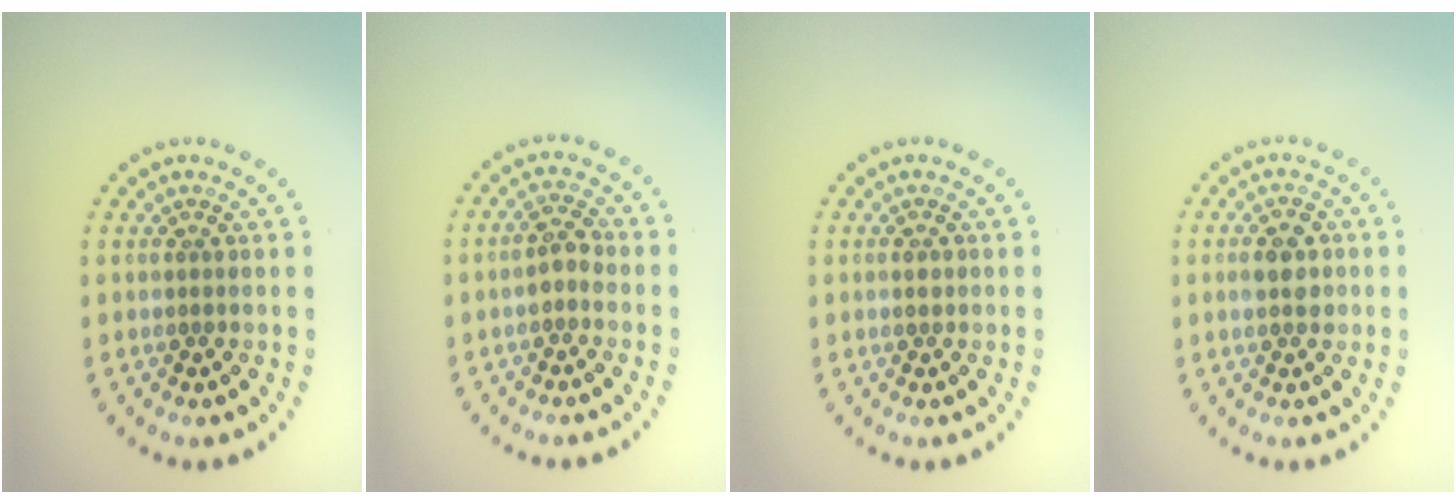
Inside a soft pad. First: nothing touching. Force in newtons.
{"total": 1.9, "press": 1.7, "slide": 0.7}
{"total": 1.0, "press": 1.0, "slide": 0.1}
{"total": 2.7, "press": 2.7, "slide": 0.1}